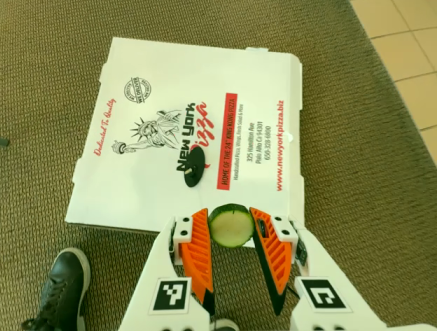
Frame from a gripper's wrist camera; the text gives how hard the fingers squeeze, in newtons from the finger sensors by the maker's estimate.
{"total": 8.3, "left": 8.1, "right": 8.6}